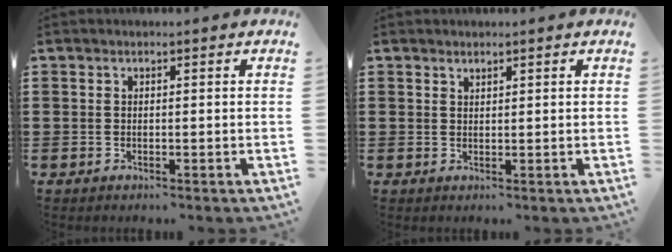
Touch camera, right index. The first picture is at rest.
{"total": 0.9, "force": [0.9, -0.2, -0.1], "torque": [0.004, -0.001, 0.019]}